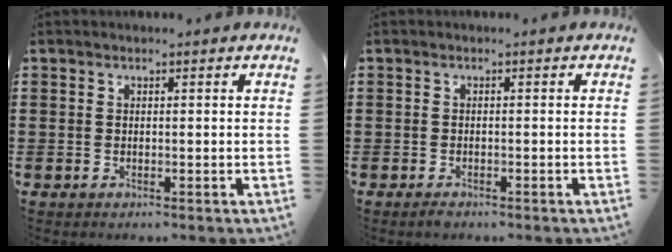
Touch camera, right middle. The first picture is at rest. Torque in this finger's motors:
{"motor_torque": [1.14, 0.37, -0.02, 0.00]}